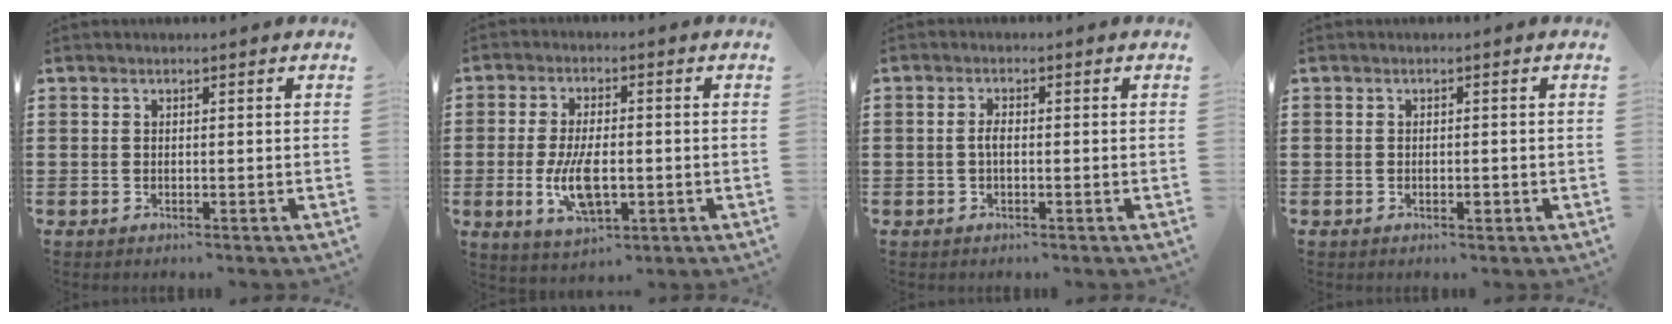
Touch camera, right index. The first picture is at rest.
{"total": 7.8, "force": [-1.6, 3.4, 6.9], "torque": [-0.144, -0.013, -0.032]}
{"total": 1.8, "force": [-0.3, 0.6, 1.6], "torque": [-0.038, -0.001, -0.009]}
{"total": 1.1, "force": [-0.5, 0.3, 0.9], "torque": [-0.019, -0.007, -0.007]}